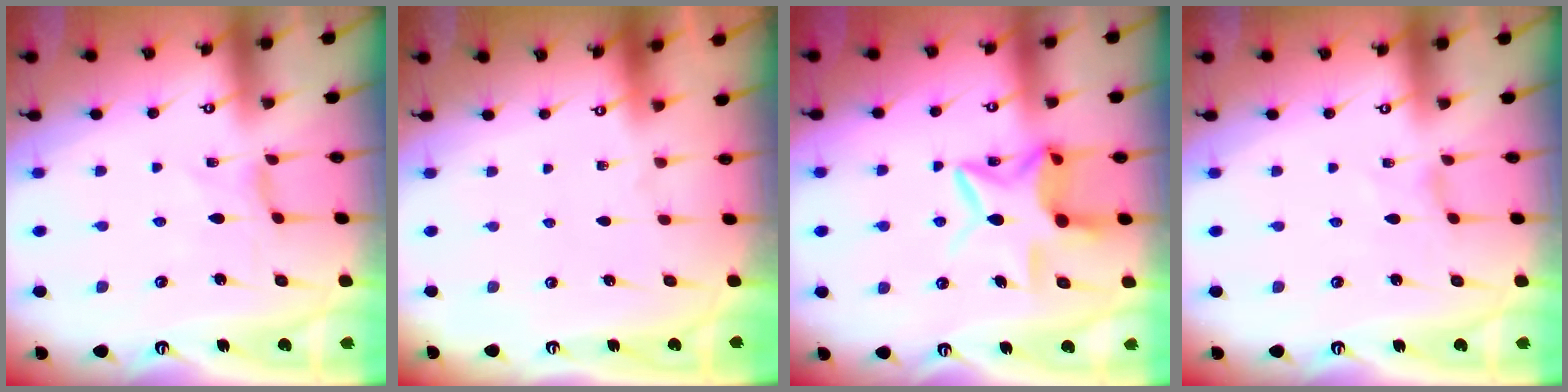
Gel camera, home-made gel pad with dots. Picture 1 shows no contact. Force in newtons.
{"total": 0.0}
{"total": 11.5, "press": 11.4, "slide": 1.0}
{"total": 0.0}